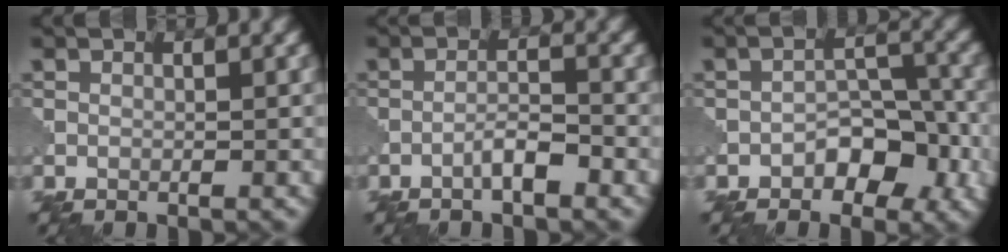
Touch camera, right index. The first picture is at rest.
{"total": 2.4, "force": [-1.5, 0.4, 1.8], "torque": [-0.032, 0.010, -0.030]}
{"total": 4.5, "force": [-2.2, 2.6, 2.9], "torque": [-0.032, 0.008, -0.032]}